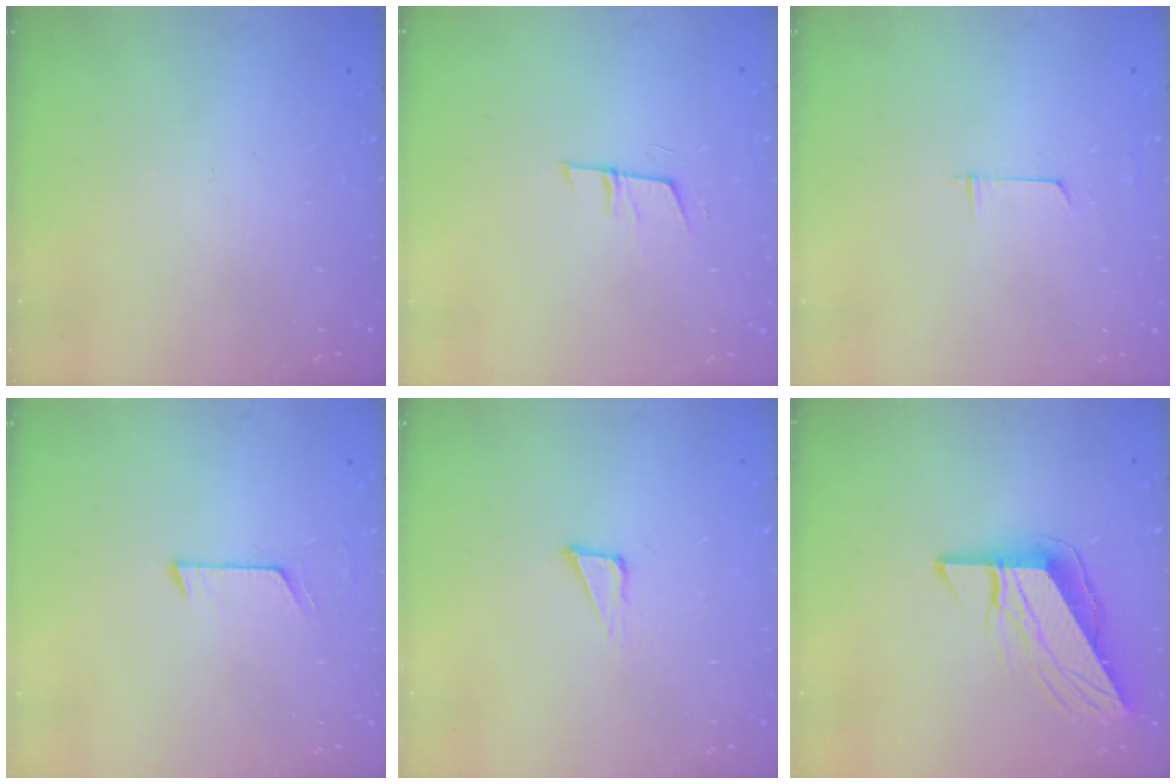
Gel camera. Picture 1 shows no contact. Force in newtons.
{"total": 6.2, "press": 5.6, "slide": 2.7}
{"total": 4.6, "press": 4.6, "slide": 0.4}
{"total": 5.9, "press": 5.9, "slide": 0.5}
{"total": 3.8, "press": 3.7, "slide": 0.9}
{"total": 9.9, "press": 9.9, "slide": 0.9}